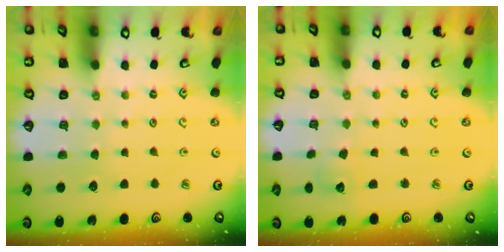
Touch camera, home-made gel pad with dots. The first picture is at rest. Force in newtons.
{"total": 2.1, "press": 2.1, "slide": 0.2}